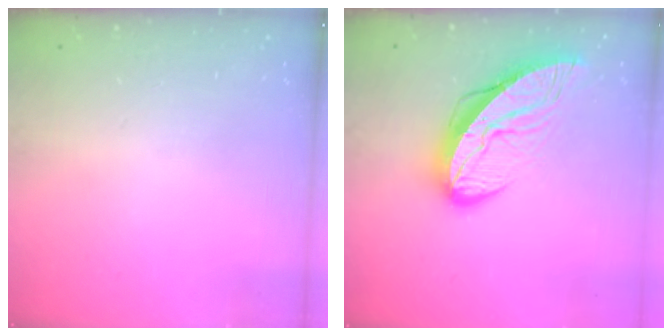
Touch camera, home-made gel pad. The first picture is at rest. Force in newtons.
{"total": 12.0, "press": 12.0, "slide": 1.1}